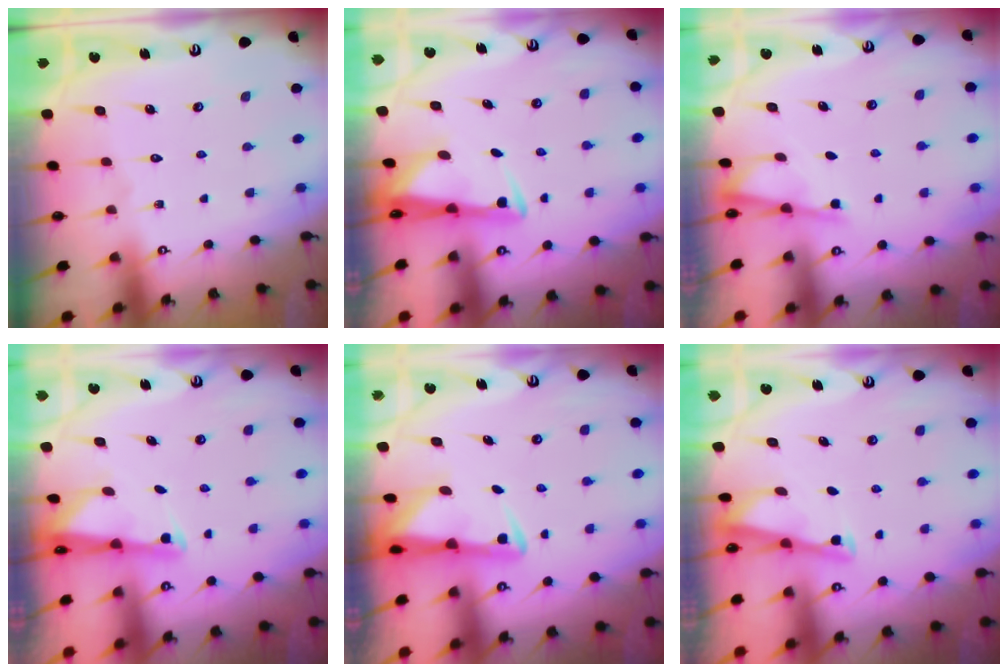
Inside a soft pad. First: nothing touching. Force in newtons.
{"total": 3.0, "press": 2.8, "slide": 0.9}
{"total": 2.5, "press": 2.5, "slide": 0.4}
{"total": 1.8, "press": 1.8, "slide": 0.4}
{"total": 2.7, "press": 2.6, "slide": 0.5}
{"total": 3.2, "press": 3.2, "slide": 0.3}